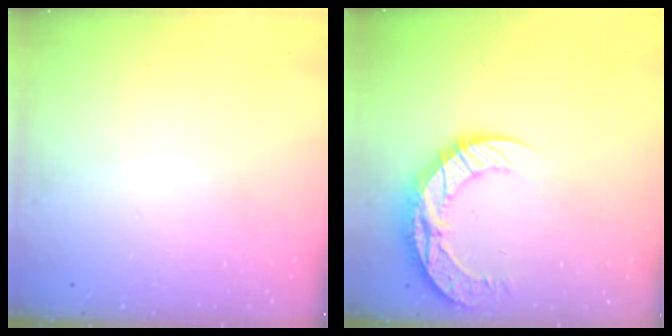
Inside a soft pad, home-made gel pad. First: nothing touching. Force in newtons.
{"total": 11.6, "press": 11.6, "slide": 0.9}